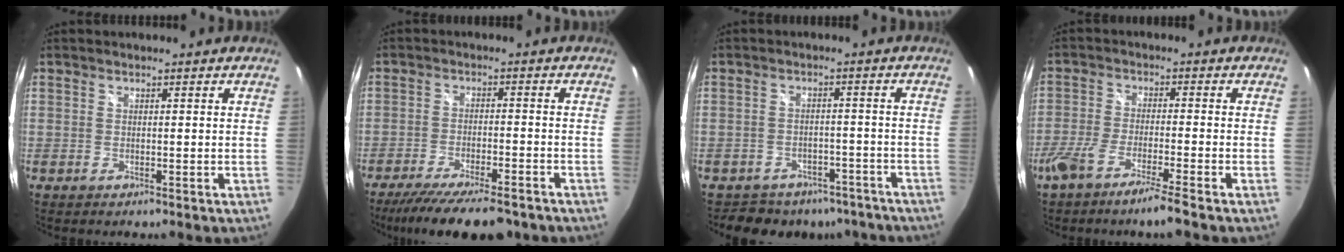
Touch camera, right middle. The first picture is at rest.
{"total": 14.8, "force": [-12.1, 3.1, 7.8], "torque": [-0.156, -0.034, -0.184]}
{"total": 12.1, "force": [-9.8, 6.4, 2.9], "torque": [-0.067, 0.012, -0.116]}
{"total": 7.3, "force": [-5.4, -0.2, 5.0], "torque": [-0.114, -0.014, -0.103]}